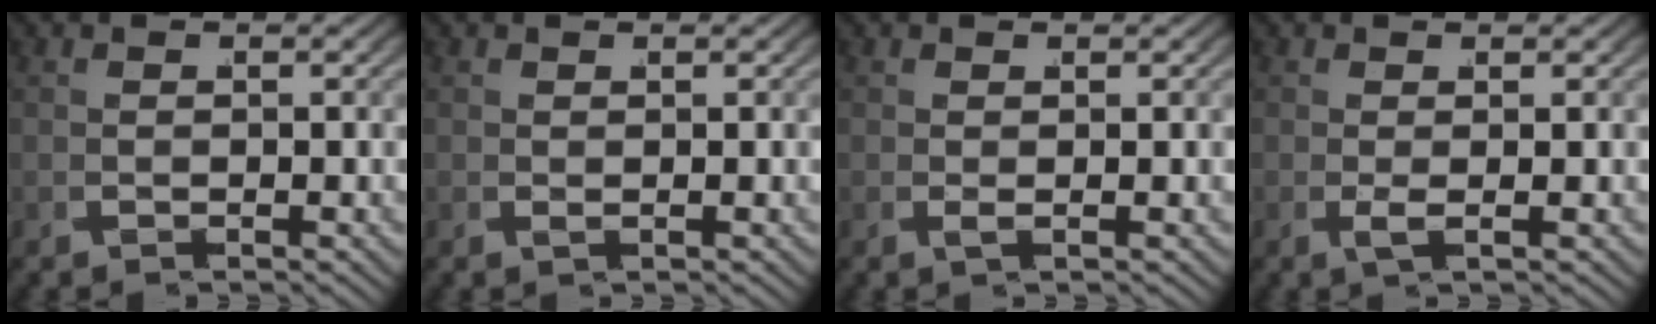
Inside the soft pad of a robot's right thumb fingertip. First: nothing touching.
{"total": 1.0, "force": [0.2, -0.9, -0.2], "torque": [0.012, 0.002, 0.006]}
{"total": 1.3, "force": [0.1, -1.3, -0.2], "torque": [0.014, 0.003, 0.004]}
{"total": 1.2, "force": [0.0, -1.1, 0.2], "torque": [0.001, 0.001, 0.002]}